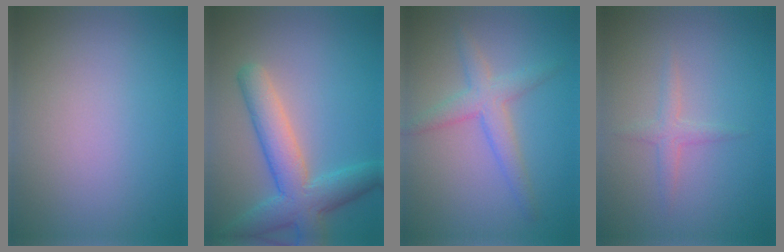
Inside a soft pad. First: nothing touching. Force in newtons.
{"total": 6.1, "press": 6.1, "slide": 0.3}
{"total": 3.0, "press": 3.0, "slide": 0.1}
{"total": 1.9, "press": 1.9, "slide": 0.1}